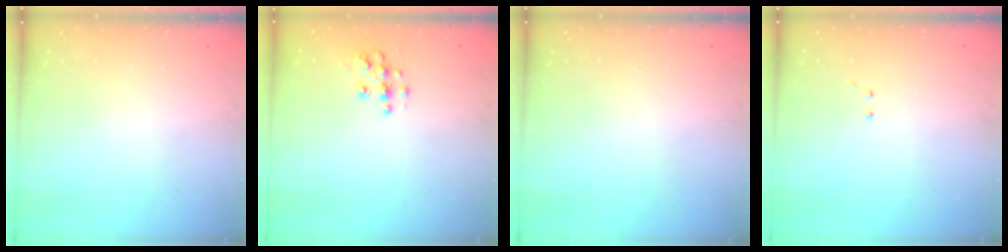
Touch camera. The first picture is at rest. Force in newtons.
{"total": 7.3, "press": 7.3, "slide": 0.2}
{"total": 0.0}
{"total": 3.0, "press": 2.9, "slide": 0.7}